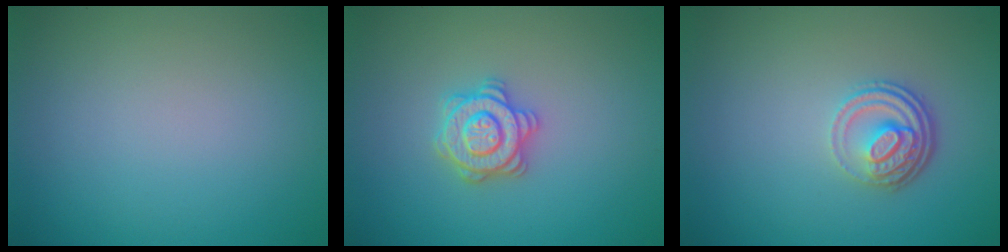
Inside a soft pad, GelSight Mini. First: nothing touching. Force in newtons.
{"total": 3.1, "press": 3.0, "slide": 0.5}
{"total": 3.7, "press": 2.6, "slide": 2.6}